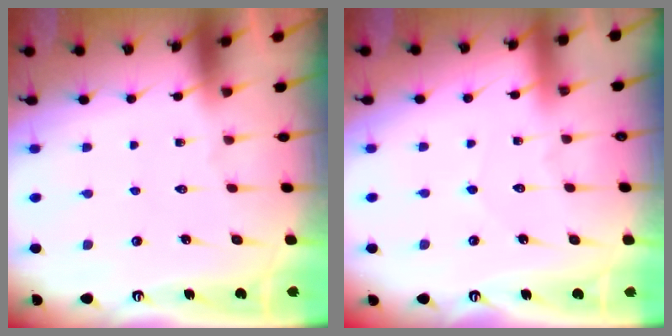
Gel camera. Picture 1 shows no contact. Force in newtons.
{"total": 2.6, "press": 2.6, "slide": 0.2}